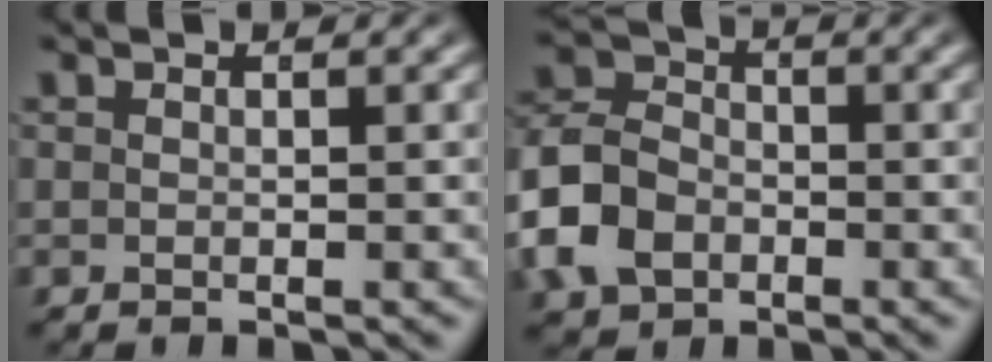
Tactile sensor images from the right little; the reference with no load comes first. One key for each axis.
{"total": 7.0, "fx": -1.8, "fy": 5.9, "fz": 3.4, "tx": -0.087, "ty": -0.023, "tz": -0.025}